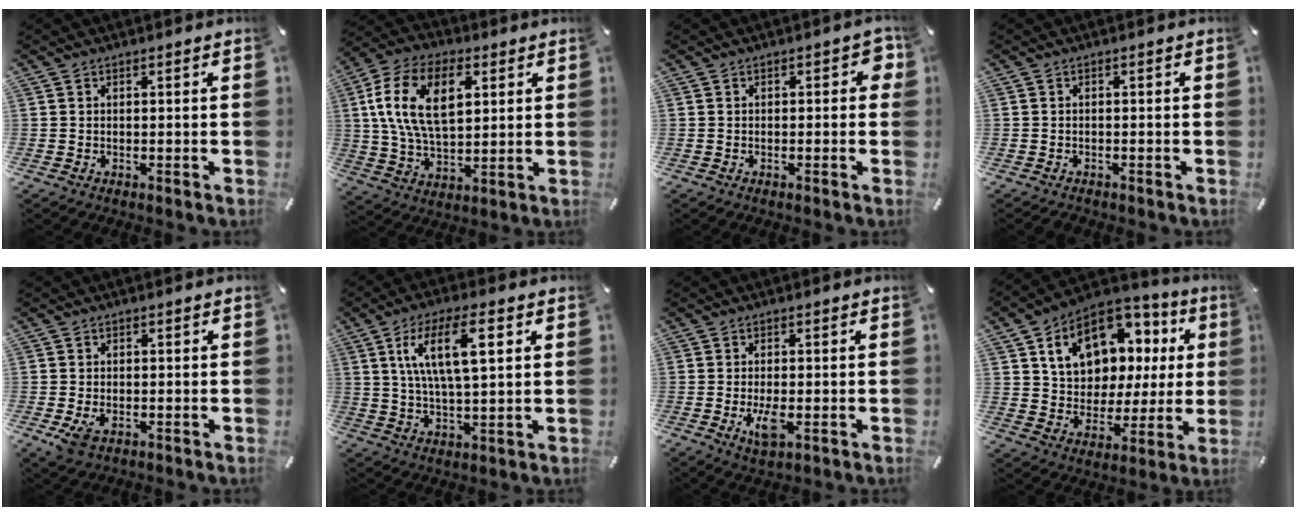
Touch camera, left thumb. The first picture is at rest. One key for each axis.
{"total": 15.7, "fx": 4.8, "fy": 9.2, "fz": 11.8, "tx": -0.256, "ty": 0.005, "tz": 0.079}
{"total": 3.5, "fx": 0.3, "fy": 2.0, "fz": 2.9, "tx": -0.040, "ty": 0.005, "tz": 0.001}
{"total": 0.9, "fx": -0.8, "fy": 0.4, "fz": 0.3, "tx": -0.006, "ty": 0.000, "tz": -0.016}
{"total": 3.0, "fx": -1.1, "fy": 1.9, "fz": 2.1, "tx": -0.048, "ty": -0.001, "tz": -0.019}
{"total": 12.4, "fx": 4.6, "fy": 4.0, "fz": 10.8, "tx": -0.211, "ty": 0.000, "tz": 0.072}
{"total": 5.3, "fx": -1.2, "fy": 2.1, "fz": 4.7, "tx": -0.103, "ty": -0.008, "tz": -0.022}
{"total": 15.9, "fx": 6.7, "fy": 11.7, "fz": 8.5, "tx": -0.145, "ty": -0.029, "tz": 0.125}